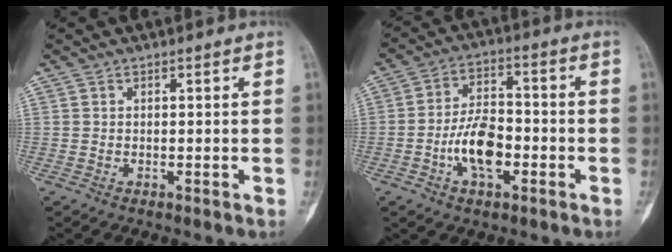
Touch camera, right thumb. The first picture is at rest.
{"total": 10.1, "force": [-3.0, 5.4, 8.0], "torque": [-0.129, 0.027, -0.057]}